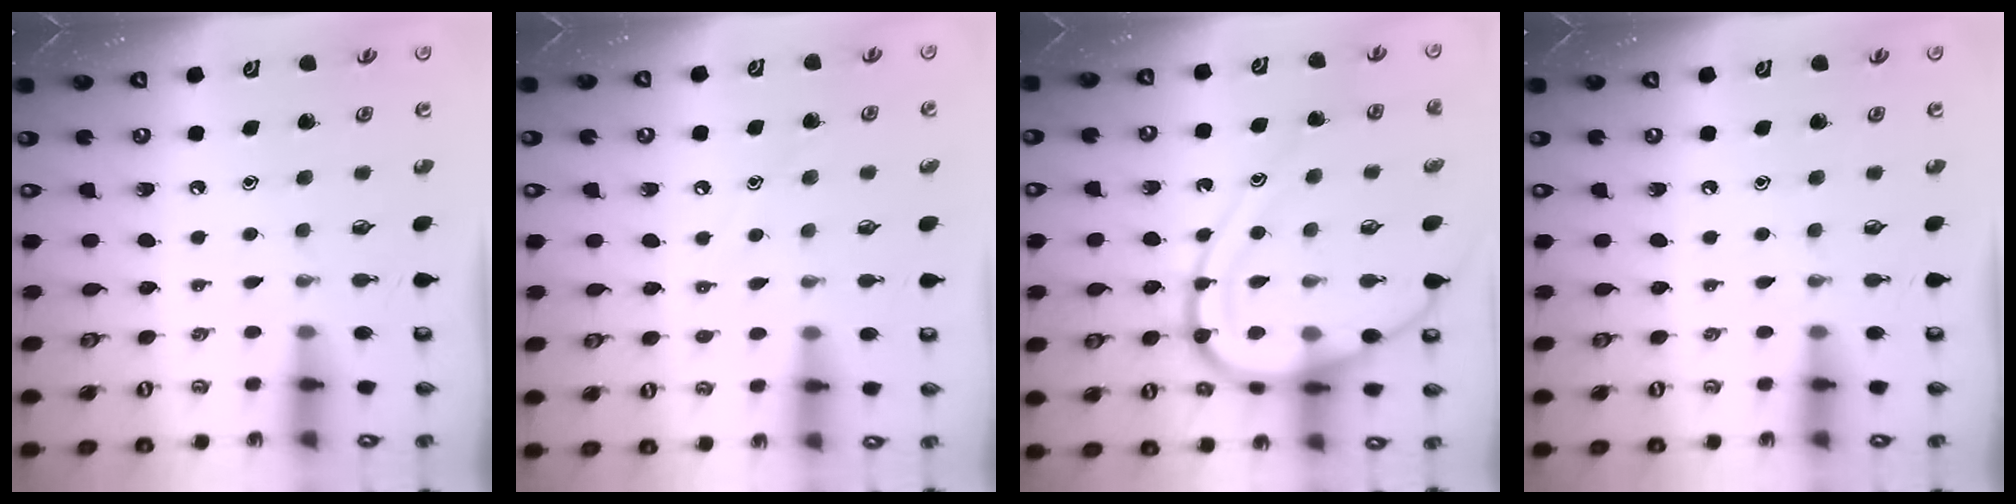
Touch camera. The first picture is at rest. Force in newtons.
{"total": 5.9, "press": 5.8, "slide": 0.8}
{"total": 16.8, "press": 16.7, "slide": 1.6}
{"total": 0.0}